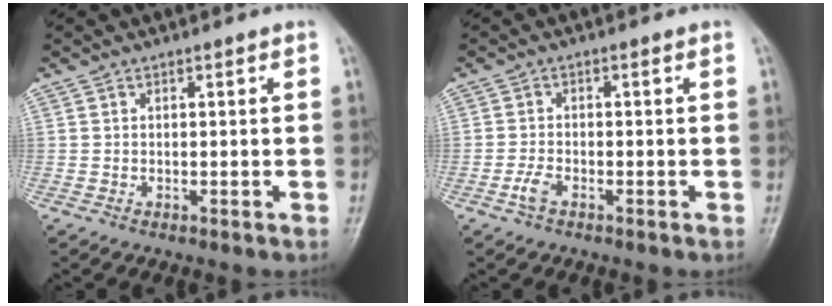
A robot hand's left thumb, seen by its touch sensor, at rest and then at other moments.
{"total": 2.2, "force": [-1.3, 0.9, 1.6], "torque": [-0.039, 0.006, -0.030]}